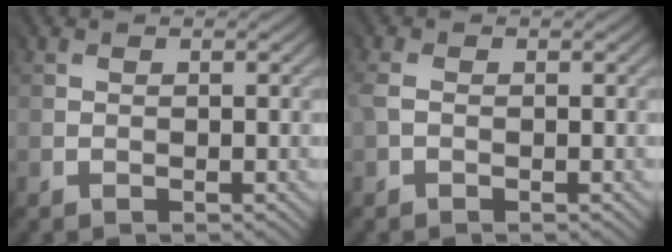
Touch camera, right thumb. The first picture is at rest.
{"total": 1.2, "force": [-0.3, 0.8, 0.9], "torque": [-0.033, 0.000, -0.009]}